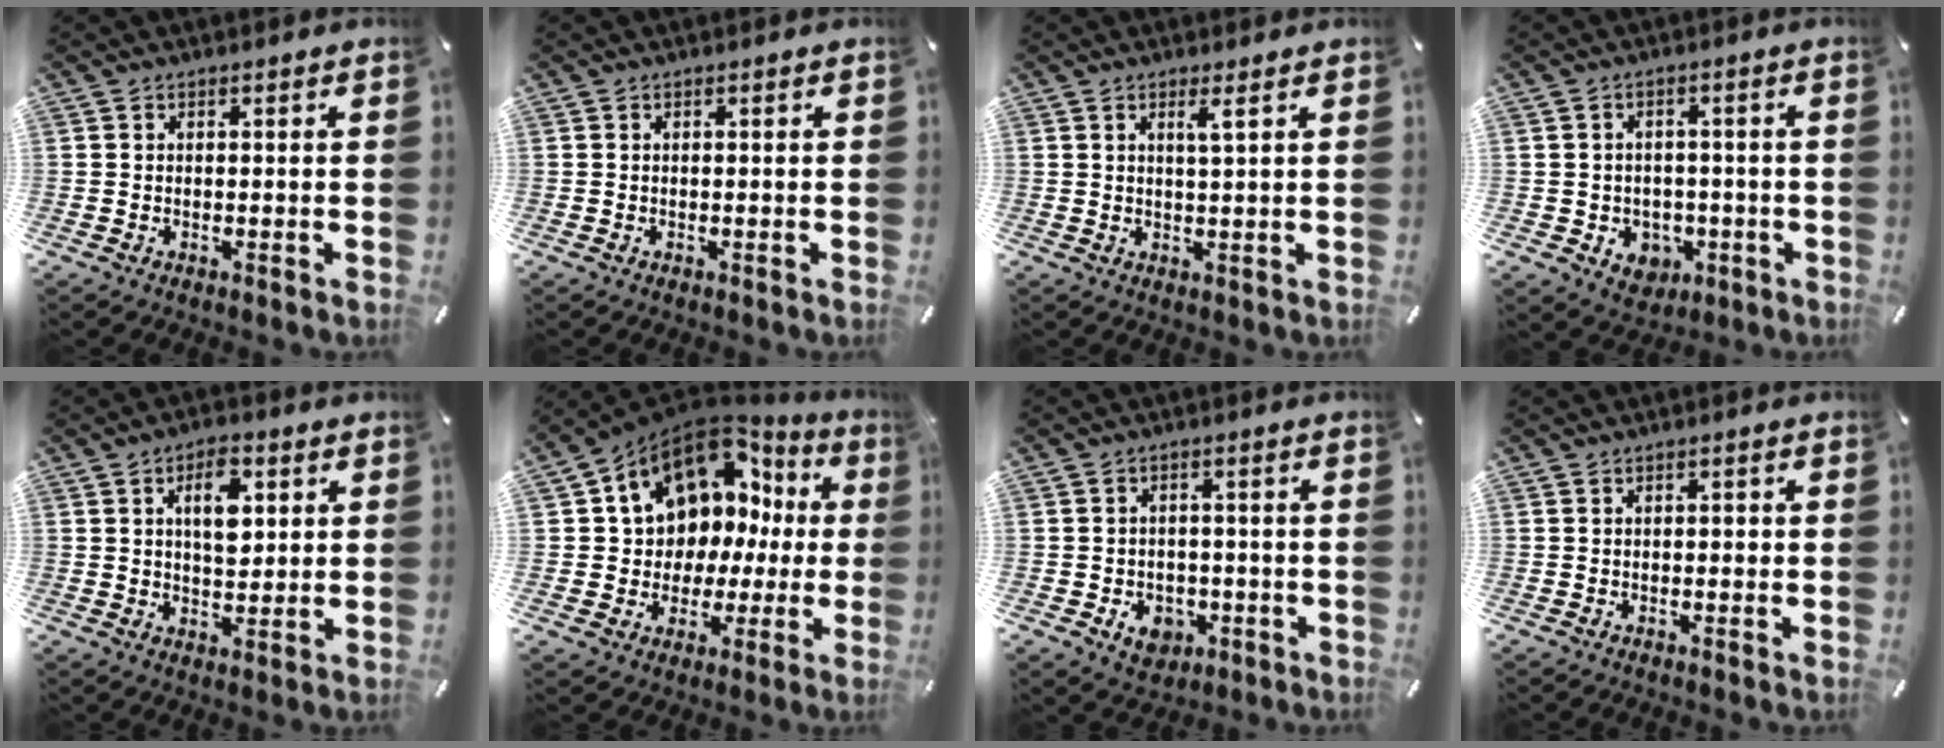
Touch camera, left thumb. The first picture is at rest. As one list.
[{"total": 0.0}, {"total": 2.6, "force": [1.4, -0.1, 2.1], "torque": [-0.048, -0.004, 0.023]}, {"total": 5.2, "force": [-1.2, 4.8, 1.8], "torque": [-0.024, 0.004, -0.022]}, {"total": 8.7, "force": [2.7, 5.1, 6.5], "torque": [-0.090, -0.006, 0.040]}, {"total": 13.0, "force": [6.5, 9.9, 5.4], "torque": [-0.099, -0.057, 0.120]}, {"total": 6.0, "force": [-2.0, 5.0, 2.6], "torque": [-0.032, 0.008, -0.035]}, {"total": 1.1, "force": [0.0, 0.7, 0.8], "torque": [-0.017, 0.004, -0.003]}]